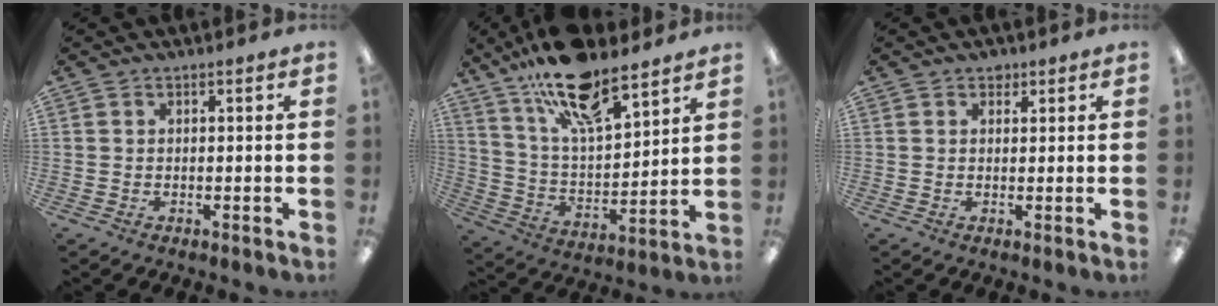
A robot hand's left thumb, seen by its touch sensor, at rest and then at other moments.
{"total": 18.9, "force": [14.3, 6.5, 10.6], "torque": [-0.190, -0.079, 0.249]}
{"total": 1.6, "force": [1.2, 0.9, 0.5], "torque": [-0.001, -0.002, 0.021]}